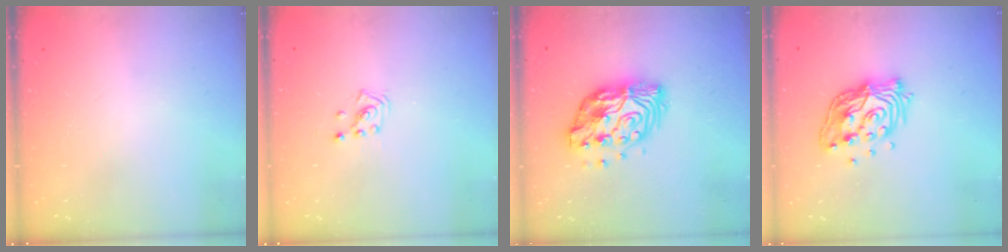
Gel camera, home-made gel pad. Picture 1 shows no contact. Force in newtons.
{"total": 1.4, "press": 1.4, "slide": 0.1}
{"total": 14.0, "press": 13.9, "slide": 1.1}
{"total": 14.4, "press": 14.3, "slide": 1.0}